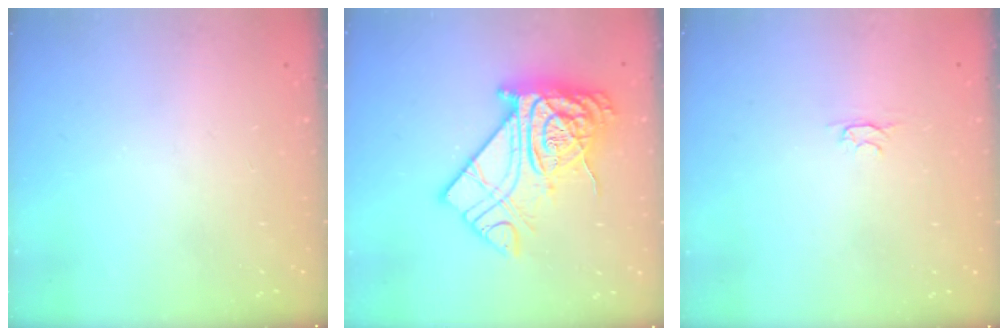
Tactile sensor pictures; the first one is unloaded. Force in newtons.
{"total": 22.9, "press": 22.8, "slide": 2.0}
{"total": 2.4, "press": 2.3, "slide": 0.5}